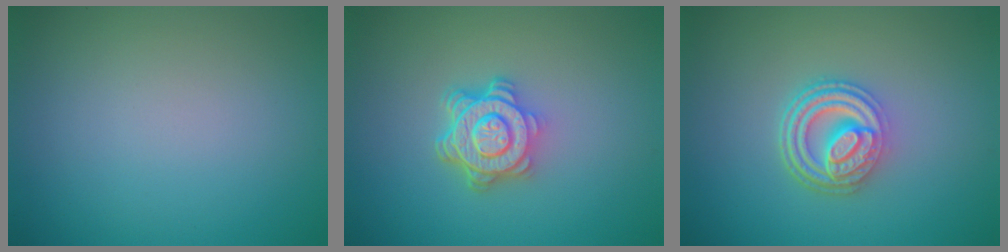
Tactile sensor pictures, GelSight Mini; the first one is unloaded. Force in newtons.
{"total": 4.8, "press": 3.7, "slide": 3.1}
{"total": 4.9, "press": 3.8, "slide": 3.1}